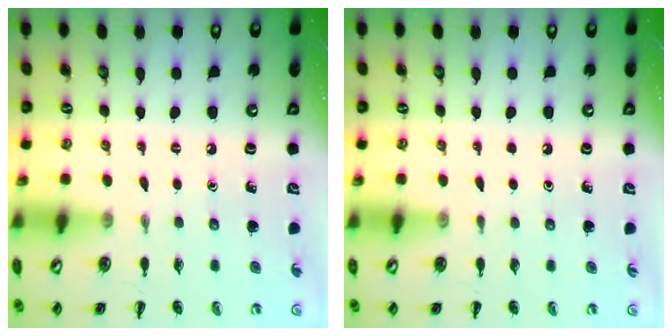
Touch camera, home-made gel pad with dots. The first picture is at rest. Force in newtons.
{"total": 0.0}